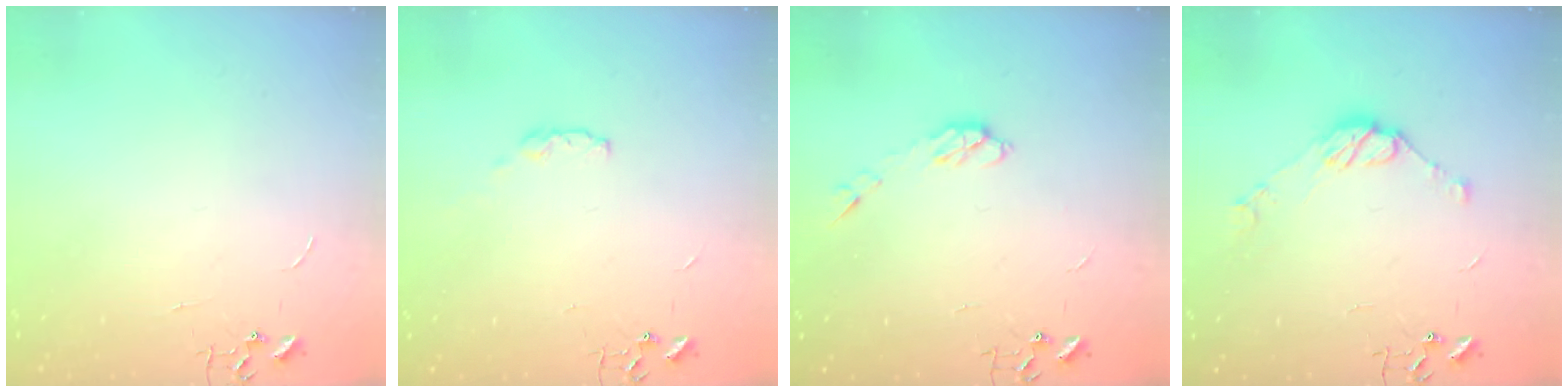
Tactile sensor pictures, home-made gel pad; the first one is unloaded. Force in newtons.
{"total": 4.8, "press": 4.8, "slide": 0.7}
{"total": 5.1, "press": 5.1, "slide": 0.8}
{"total": 9.0, "press": 9.0, "slide": 0.7}